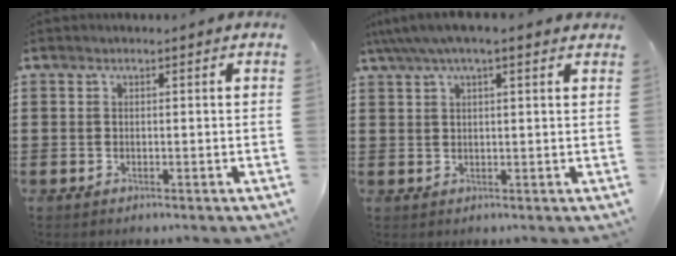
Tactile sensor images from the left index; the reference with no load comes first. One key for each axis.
{"total": 3.7, "fx": 2.5, "fy": 0.7, "fz": 2.7, "tx": -0.058, "ty": 0.003, "tz": 0.043}